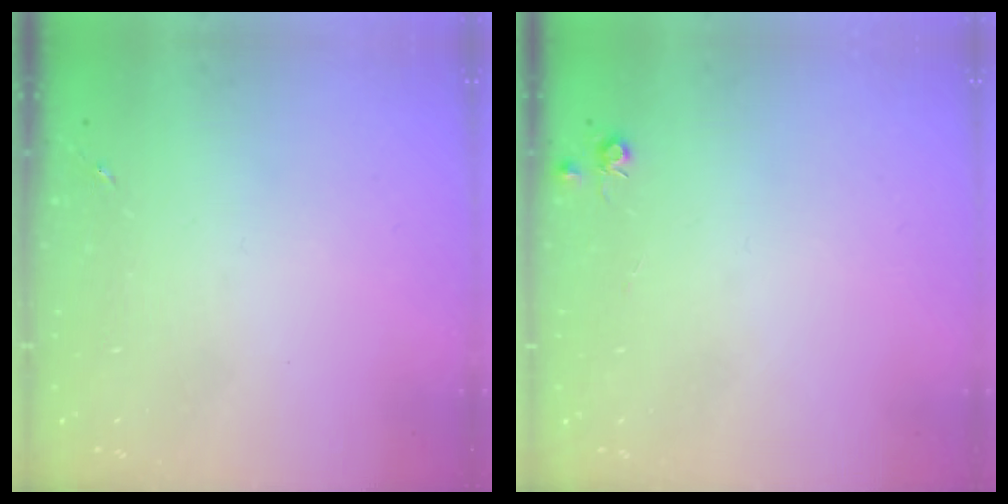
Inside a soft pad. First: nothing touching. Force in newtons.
{"total": 5.4, "press": 5.3, "slide": 0.7}